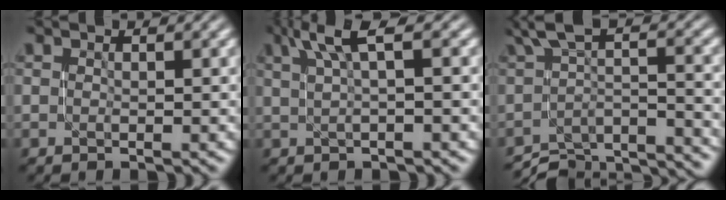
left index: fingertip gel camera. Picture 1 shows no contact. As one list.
[{"total": 3.4, "force": [1.7, 0.4, 2.9], "torque": [-0.054, 0.006, 0.033]}, {"total": 8.4, "force": [-6.9, 2.2, 4.1], "torque": [-0.054, 0.002, -0.102]}]